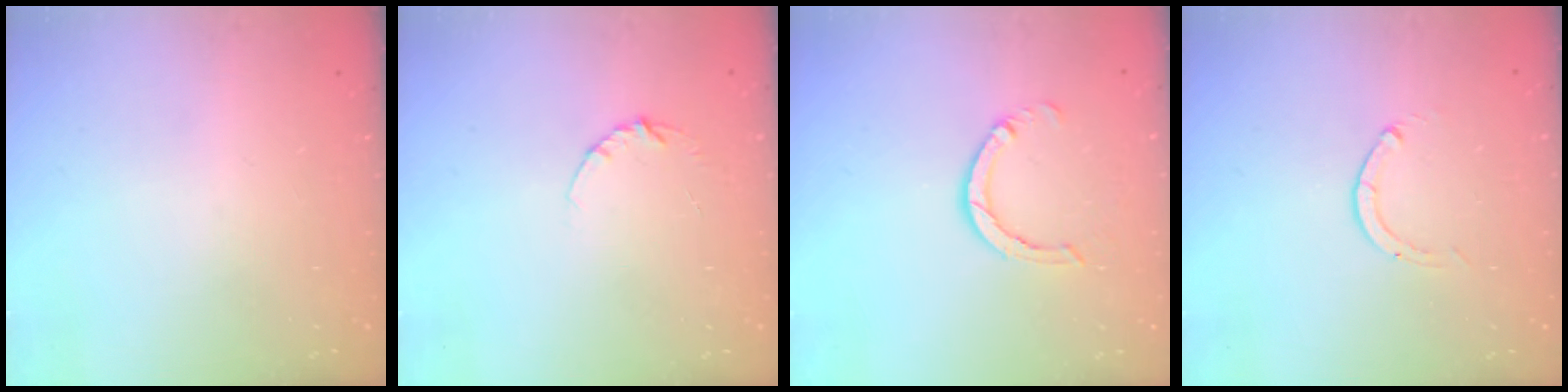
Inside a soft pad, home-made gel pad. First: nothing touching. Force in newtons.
{"total": 3.5, "press": 3.4, "slide": 0.4}
{"total": 5.2, "press": 5.2, "slide": 0.4}
{"total": 0.0}